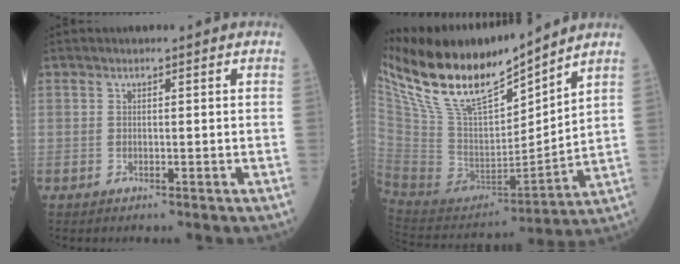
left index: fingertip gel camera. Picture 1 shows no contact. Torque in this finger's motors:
{"motor_torque": [1.02, -1.12, 0.41, 0.13]}